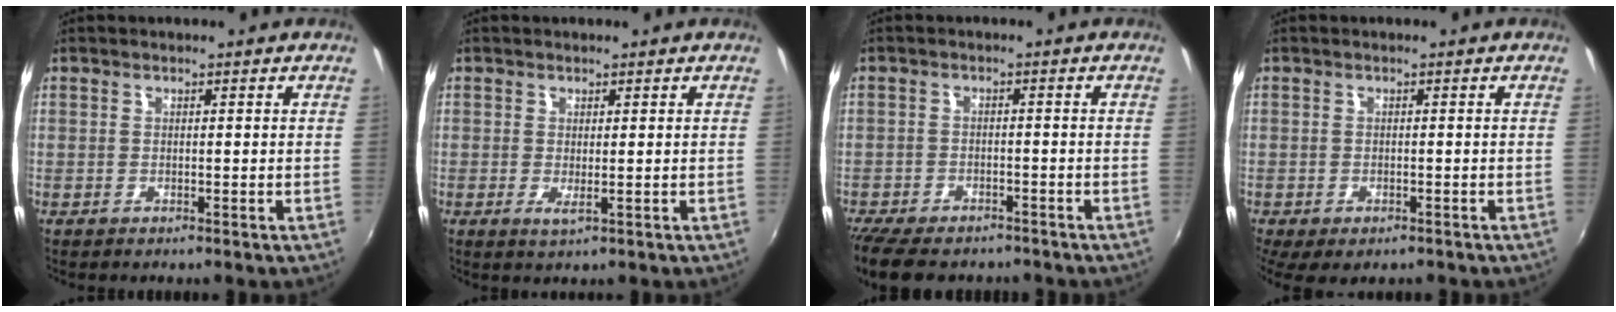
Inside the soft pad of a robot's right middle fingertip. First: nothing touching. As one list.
[{"total": 1.6, "force": [0.0, 0.2, 1.6], "torque": [-0.030, -0.007, -0.001]}, {"total": 11.4, "force": [-9.4, 4.4, 4.9], "torque": [-0.120, -0.029, -0.150]}, {"total": 5.6, "force": [-3.5, 2.7, 3.4], "torque": [-0.075, -0.030, -0.051]}]